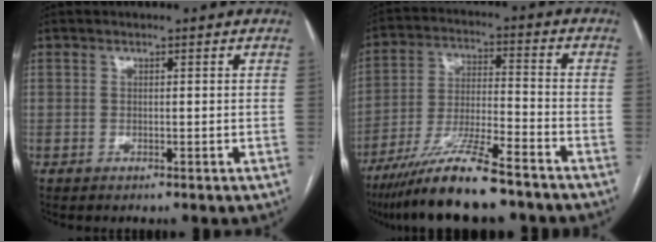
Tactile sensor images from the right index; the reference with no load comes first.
{"total": 14.1, "force": [-10.9, 1.2, 8.9], "torque": [-0.169, -0.026, -0.193]}